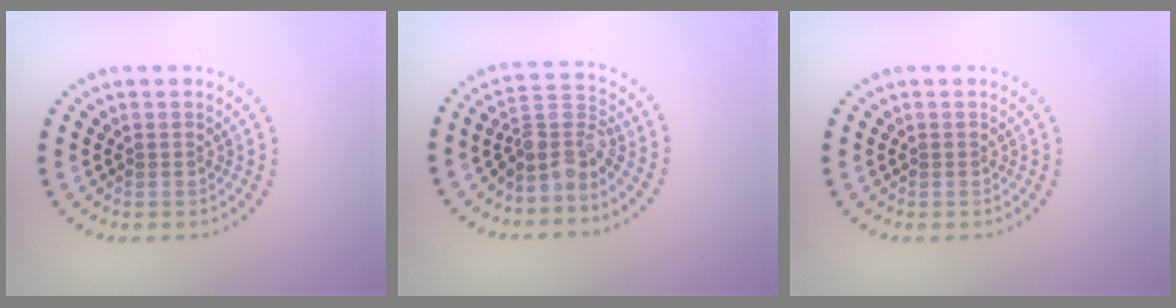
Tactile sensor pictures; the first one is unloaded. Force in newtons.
{"total": 3.6, "press": 2.7, "slide": 2.4}
{"total": 0.0}